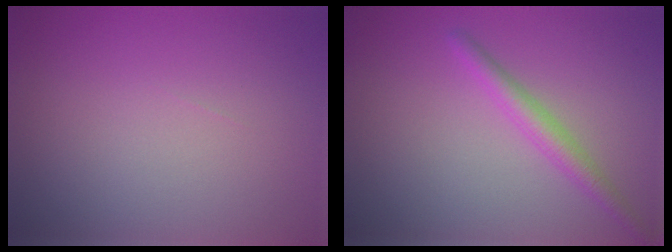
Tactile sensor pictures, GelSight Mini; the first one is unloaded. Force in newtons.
{"total": 2.2, "press": 2.2, "slide": 0.0}